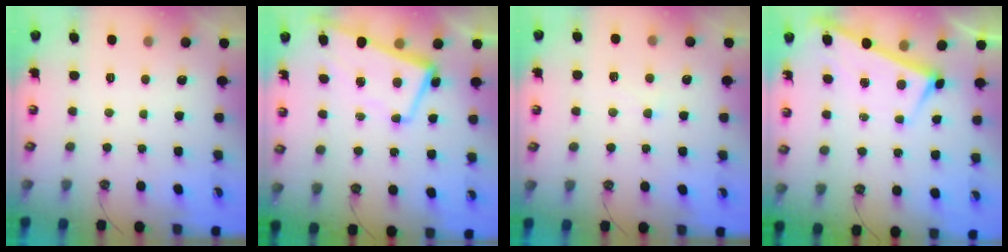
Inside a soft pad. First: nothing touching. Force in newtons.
{"total": 1.1, "press": 0.6, "slide": 0.9}
{"total": 2.9, "press": 2.7, "slide": 0.9}
{"total": 3.0, "press": 3.0, "slide": 0.1}